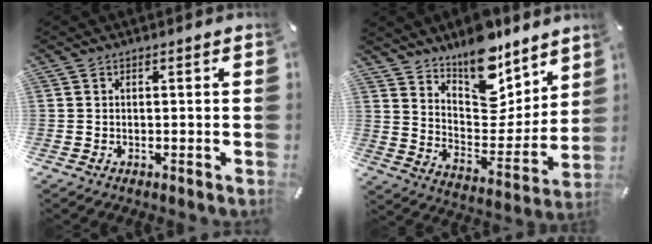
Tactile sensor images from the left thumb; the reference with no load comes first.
{"total": 15.0, "force": [13.0, 6.2, 4.3], "torque": [-0.062, -0.126, 0.232]}